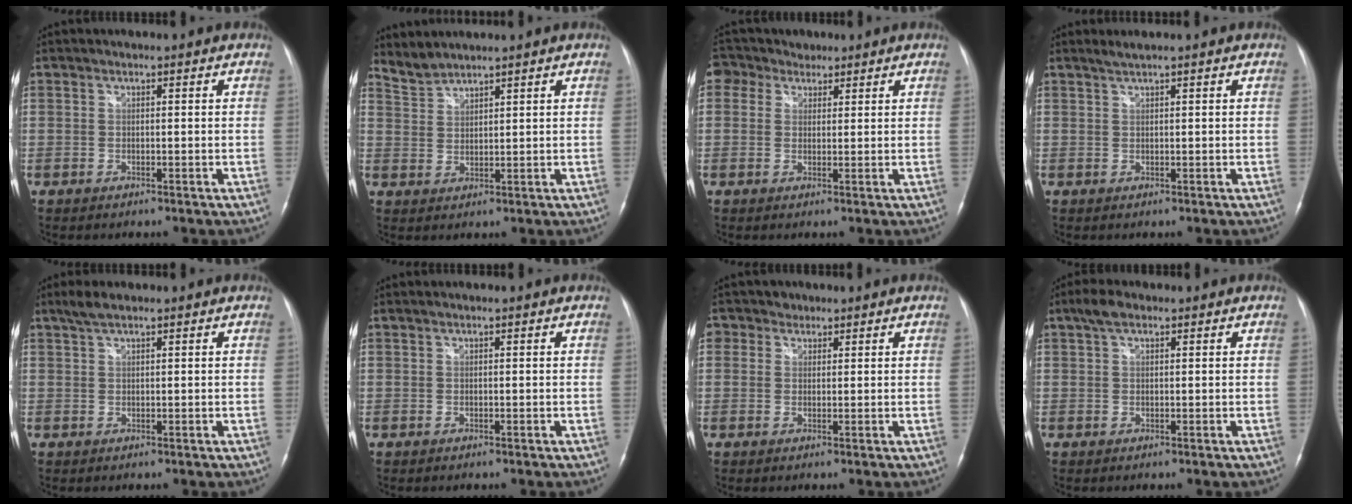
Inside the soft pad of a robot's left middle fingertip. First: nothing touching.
{"total": 3.1, "force": [3.1, -0.1, -0.3], "torque": [-0.003, 0.008, 0.071]}
{"total": 4.5, "force": [2.7, 3.6, 0.7], "torque": [-0.022, 0.030, 0.049]}
{"total": 1.1, "force": [0.9, -0.2, 0.6], "torque": [-0.013, 0.007, 0.021]}
{"total": 2.5, "force": [1.9, 0.6, 1.5], "torque": [-0.036, 0.010, 0.038]}
{"total": 0.0}
{"total": 2.7, "force": [1.4, 2.3, 0.1], "torque": [0.003, 0.010, 0.019]}
{"total": 2.9, "force": [1.8, 1.2, 1.9], "torque": [-0.043, 0.018, 0.034]}